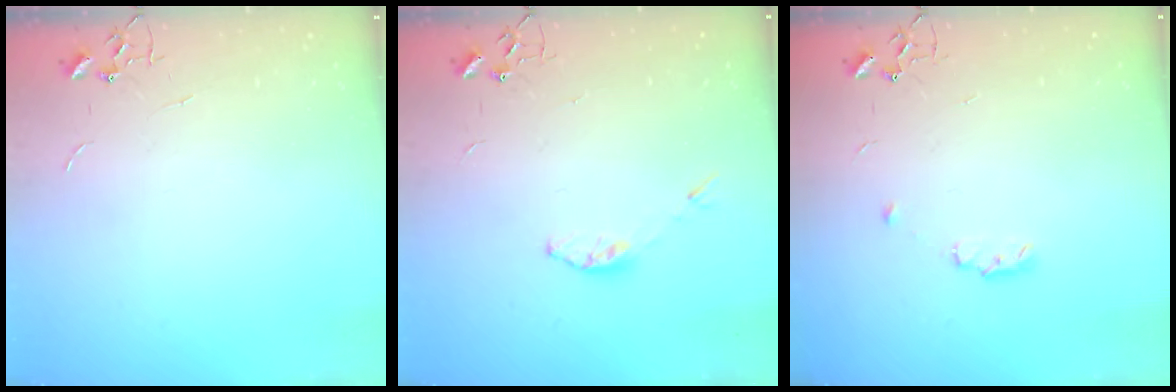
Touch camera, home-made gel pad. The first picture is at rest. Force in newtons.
{"total": 3.3, "press": 3.3, "slide": 0.5}
{"total": 6.4, "press": 6.3, "slide": 0.8}